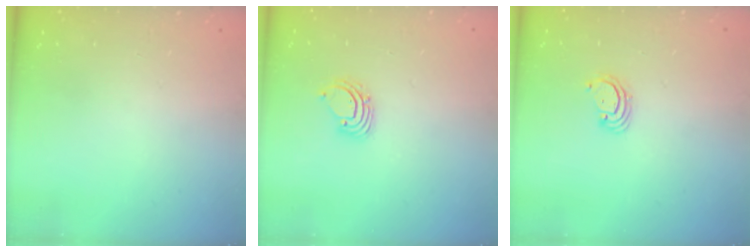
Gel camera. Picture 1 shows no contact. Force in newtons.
{"total": 2.6, "press": 2.6, "slide": 0.2}
{"total": 2.5, "press": 2.5, "slide": 0.2}